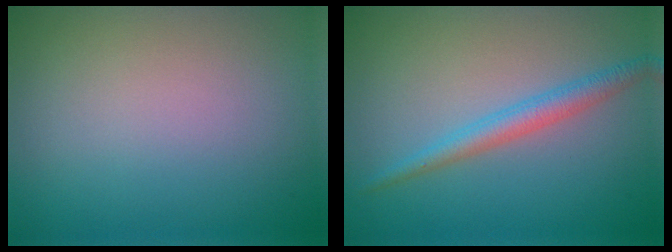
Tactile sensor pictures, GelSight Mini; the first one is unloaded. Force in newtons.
{"total": 2.4, "press": 2.4, "slide": 0.1}